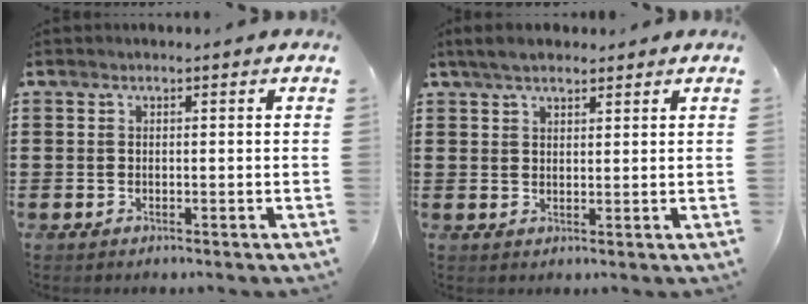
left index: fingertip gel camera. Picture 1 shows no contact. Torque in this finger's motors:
{"motor_torque": [0.55, 0.43, 0.10, 0.02]}